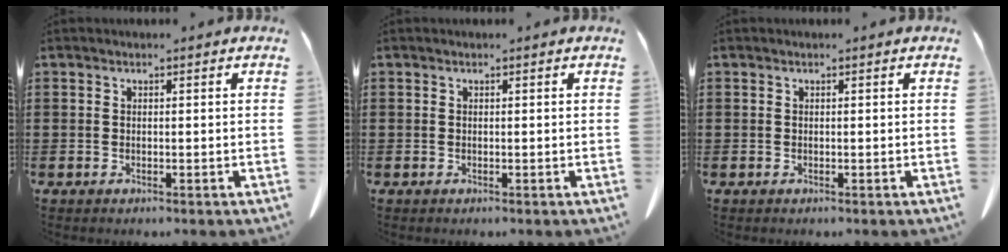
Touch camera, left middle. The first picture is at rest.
{"total": 0.0}
{"total": 0.0}